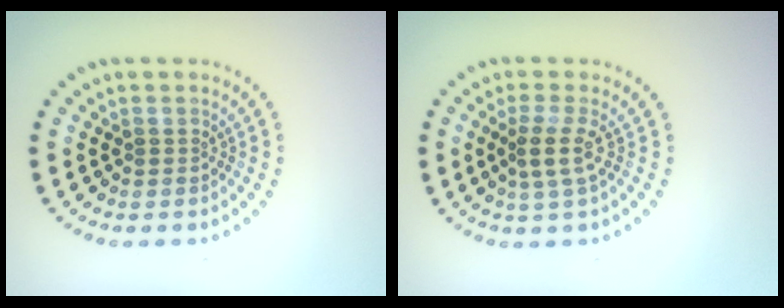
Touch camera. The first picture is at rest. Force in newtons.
{"total": 2.4, "press": 1.8, "slide": 1.6}